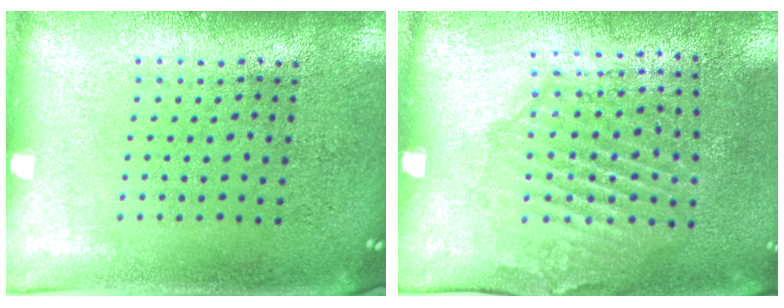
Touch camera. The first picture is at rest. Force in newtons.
{"total": 1.7, "press": 1.4, "slide": 0.8}